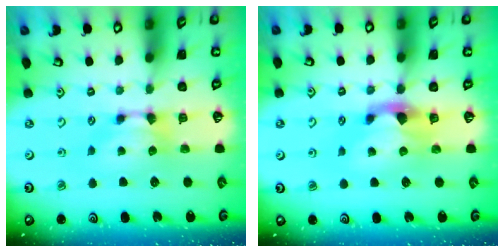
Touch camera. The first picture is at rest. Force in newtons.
{"total": 2.3, "press": 1.9, "slide": 1.2}